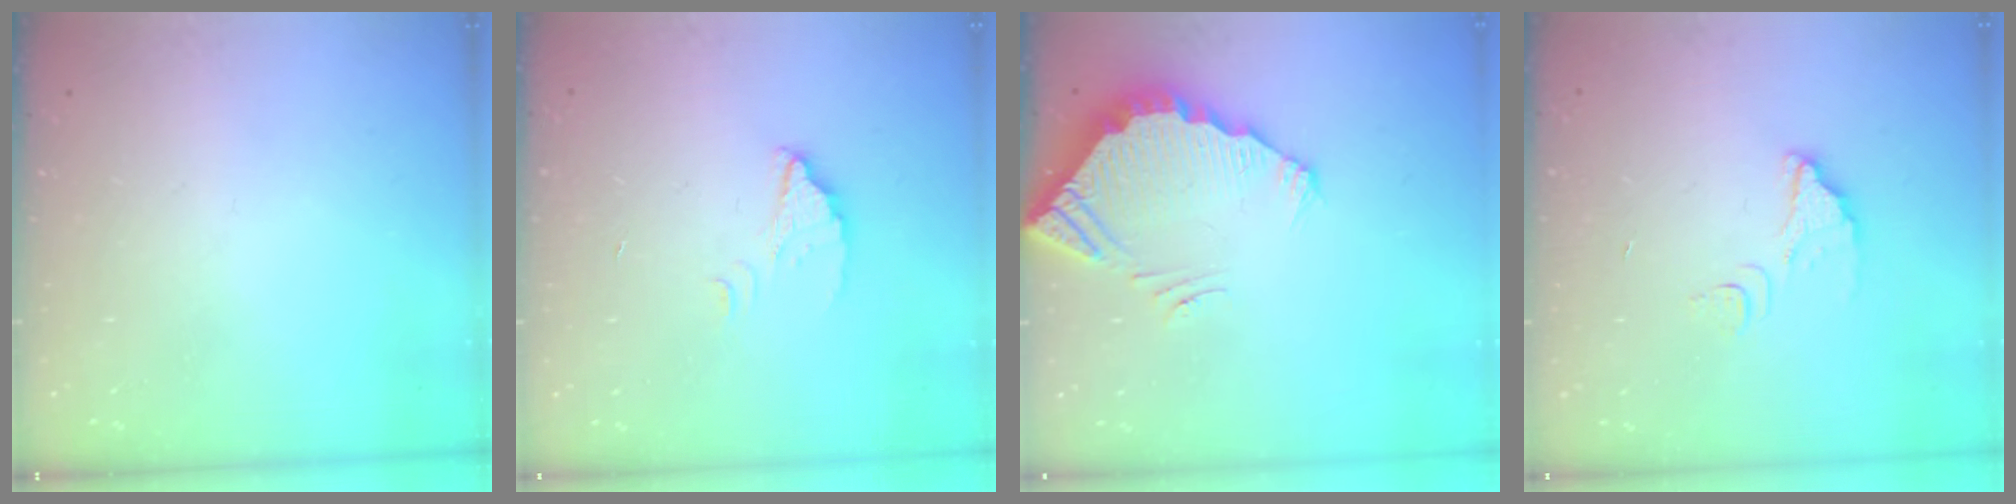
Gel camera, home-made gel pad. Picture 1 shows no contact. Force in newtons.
{"total": 2.4, "press": 2.4, "slide": 0.1}
{"total": 3.9, "press": 3.9, "slide": 0.3}
{"total": 4.2, "press": 4.2, "slide": 0.3}